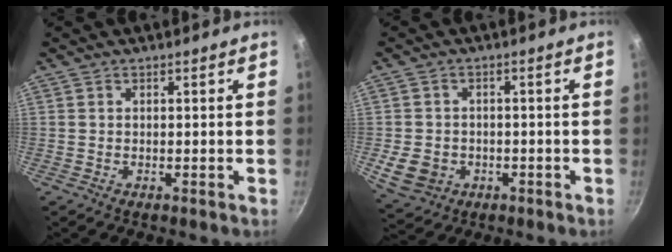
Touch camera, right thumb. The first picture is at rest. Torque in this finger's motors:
{"motor_torque": [0.55, 1.00, 0.78, 0.04, 0.19]}